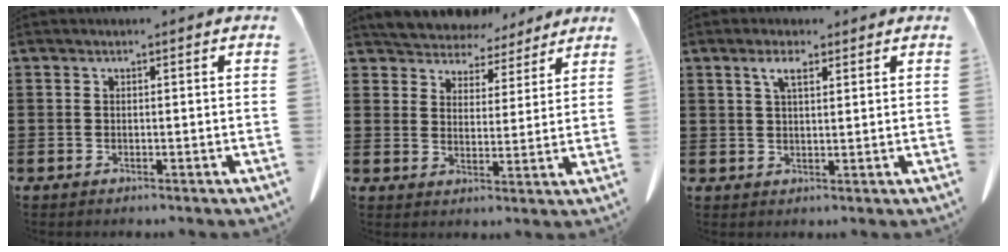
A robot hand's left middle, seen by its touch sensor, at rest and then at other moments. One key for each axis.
{"total": 5.5, "fx": 5.3, "fy": 1.2, "fz": -0.1, "tx": -0.028, "ty": -0.032, "tz": 0.095}
{"total": 3.8, "fx": 2.3, "fy": 1.1, "fz": 2.8, "tx": -0.062, "ty": 0.007, "tz": 0.039}